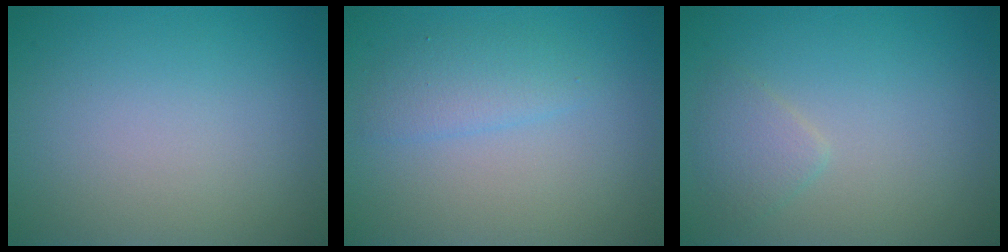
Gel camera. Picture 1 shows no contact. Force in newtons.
{"total": 2.0, "press": 2.0, "slide": 0.1}
{"total": 1.6, "press": 1.6, "slide": 0.1}